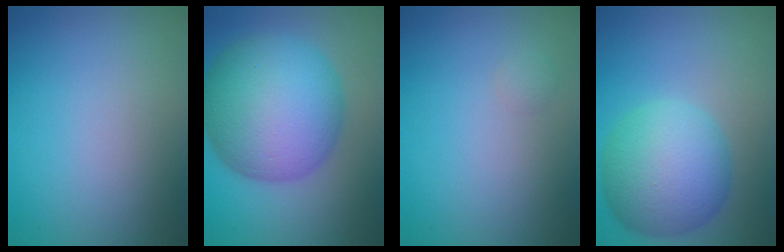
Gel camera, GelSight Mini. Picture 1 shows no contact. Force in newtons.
{"total": 13.3, "press": 13.3, "slide": 0.1}
{"total": 0.5, "press": 0.5, "slide": 0.0}
{"total": 8.5, "press": 8.5, "slide": 0.1}